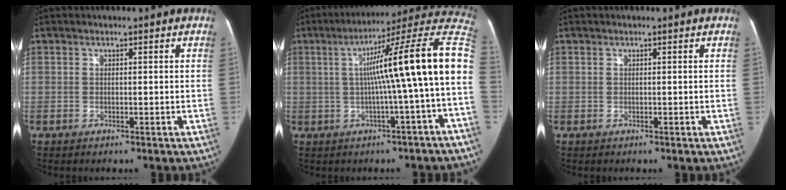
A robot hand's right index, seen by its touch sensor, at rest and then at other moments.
{"total": 17.0, "force": [0.5, -1.1, 17.0], "torque": [-0.231, 0.038, -0.002]}
{"total": 0.0}